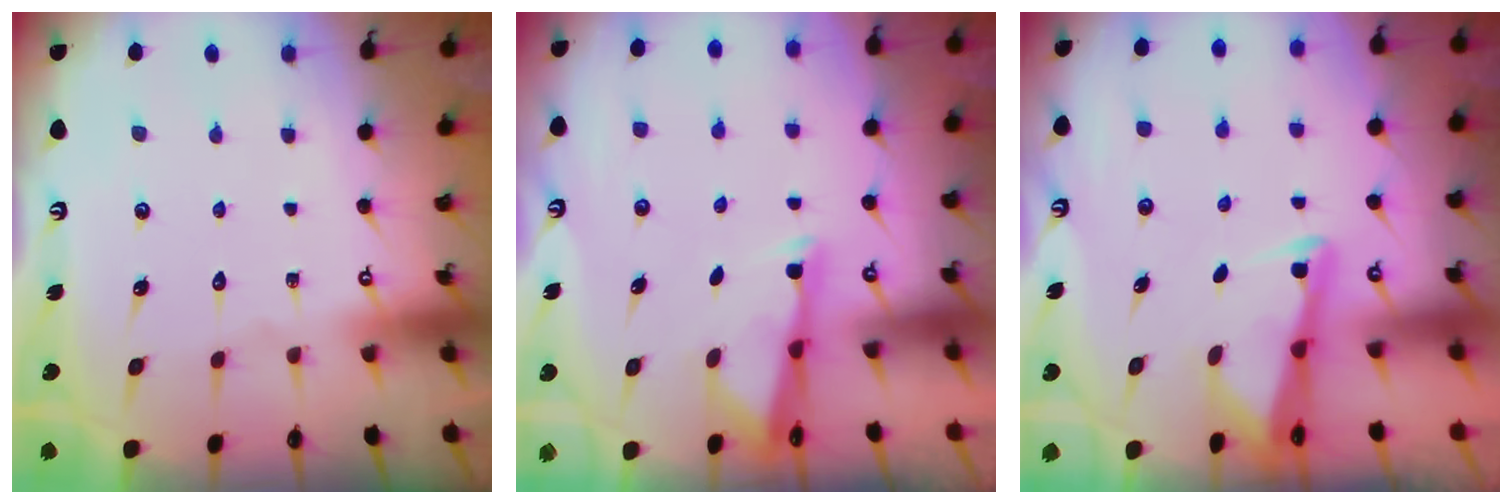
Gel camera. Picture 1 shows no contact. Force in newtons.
{"total": 2.9, "press": 2.9, "slide": 0.5}
{"total": 2.5, "press": 2.5, "slide": 0.3}